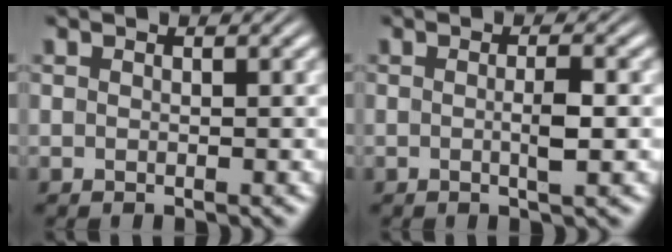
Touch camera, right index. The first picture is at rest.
{"total": 2.0, "force": [-0.4, 0.1, 2.0], "torque": [-0.029, 0.000, -0.011]}